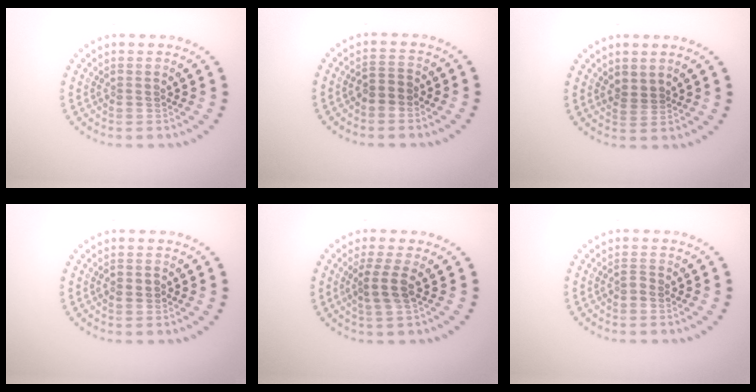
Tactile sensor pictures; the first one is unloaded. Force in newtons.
{"total": 1.6, "press": 1.4, "slide": 0.8}
{"total": 1.3, "press": 1.1, "slide": 0.6}
{"total": 1.1, "press": 1.0, "slide": 0.4}
{"total": 2.3, "press": 1.9, "slide": 1.4}
{"total": 0.7, "press": 0.6, "slide": 0.3}